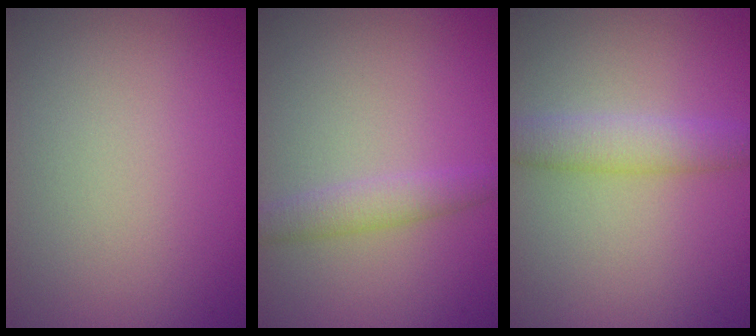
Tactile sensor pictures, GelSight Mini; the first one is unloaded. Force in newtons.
{"total": 2.1, "press": 2.1, "slide": 0.1}
{"total": 3.0, "press": 3.0, "slide": 0.1}